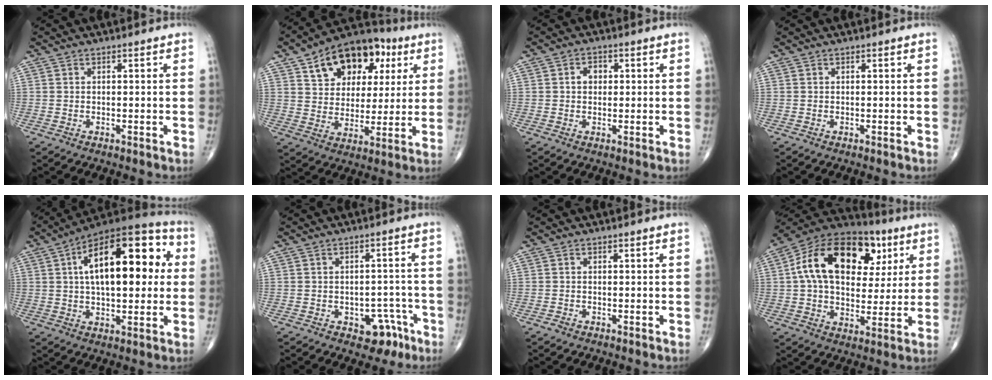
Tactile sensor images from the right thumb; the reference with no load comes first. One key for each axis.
{"total": 18.5, "fx": 8.0, "fy": 12.2, "fz": 11.3, "tx": -0.127, "ty": 0.000, "tz": 0.128}
{"total": 2.8, "fx": 0.4, "fy": 2.2, "fz": 1.6, "tx": -0.013, "ty": 0.007, "tz": 0.004}
{"total": 0.0}
{"total": 23.1, "fx": 4.5, "fy": 10.8, "fz": 19.9, "tx": -0.282, "ty": 0.027, "tz": 0.058}
{"total": 6.5, "fx": -3.3, "fy": 4.3, "fz": 3.6, "tx": -0.013, "ty": 0.029, "tz": -0.038}
{"total": 0.7, "fx": -0.4, "fy": 0.5, "fz": 0.2, "tx": -0.002, "ty": 0.000, "tz": -0.010}
{"total": 23.2, "fx": 6.8, "fy": 14.5, "fz": 16.8, "tx": -0.253, "ty": 0.016, "tz": 0.101}